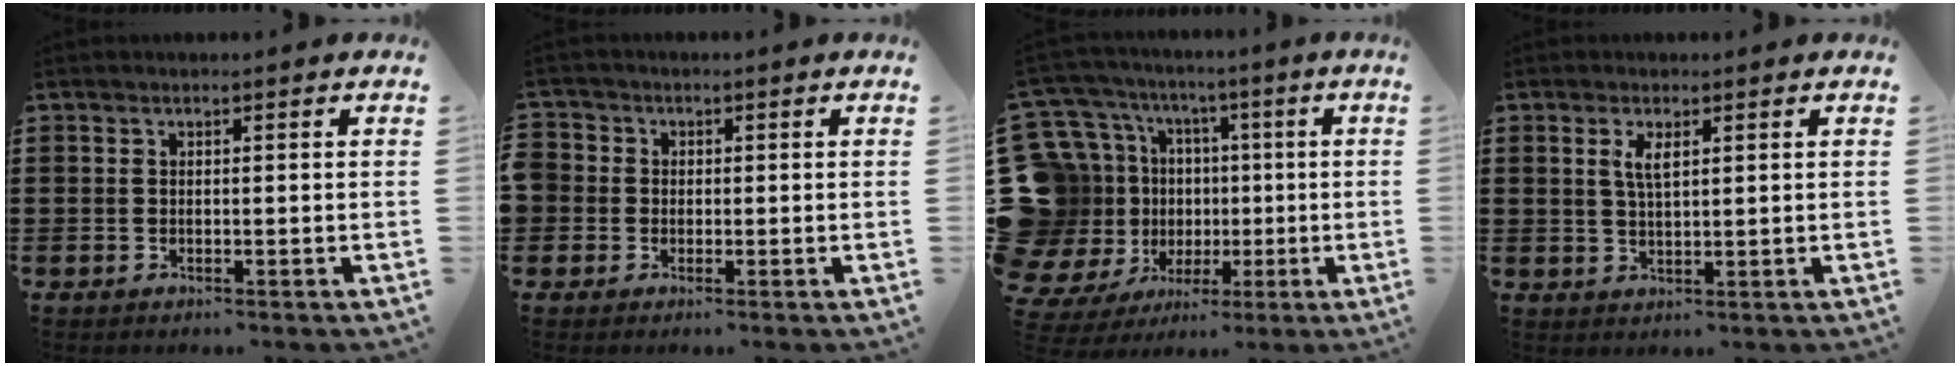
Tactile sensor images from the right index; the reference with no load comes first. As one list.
[{"total": 1.9, "force": [-0.5, 1.8, 0.0], "torque": [-0.012, 0.006, -0.014]}, {"total": 14.2, "force": [-0.7, 13.9, 2.9], "torque": [-0.127, -0.019, 0.037]}, {"total": 2.9, "force": [1.1, 1.0, 2.5], "torque": [-0.052, 0.005, 0.017]}]